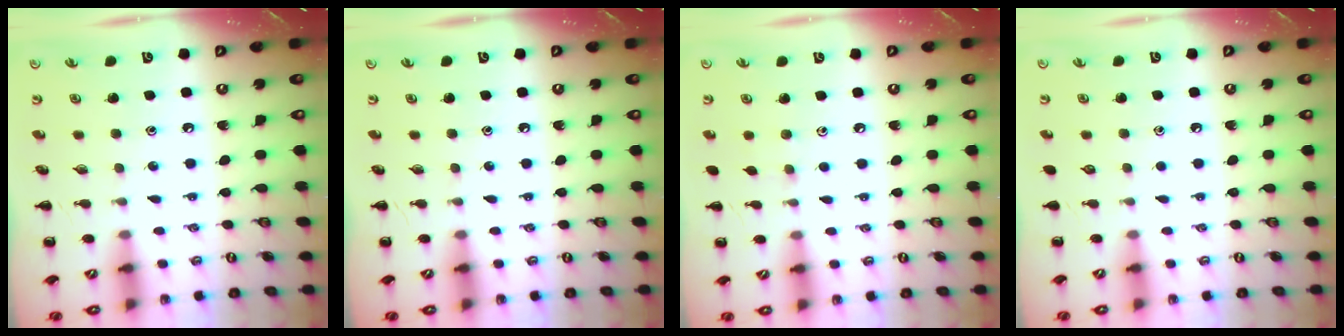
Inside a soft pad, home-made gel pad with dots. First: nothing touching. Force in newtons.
{"total": 0.0}
{"total": 3.8, "press": 3.5, "slide": 1.3}
{"total": 0.0}